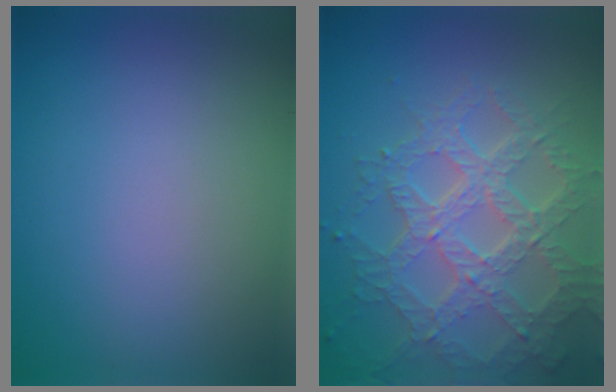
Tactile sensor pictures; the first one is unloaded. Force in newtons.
{"total": 7.0, "press": 5.1, "slide": 4.8}